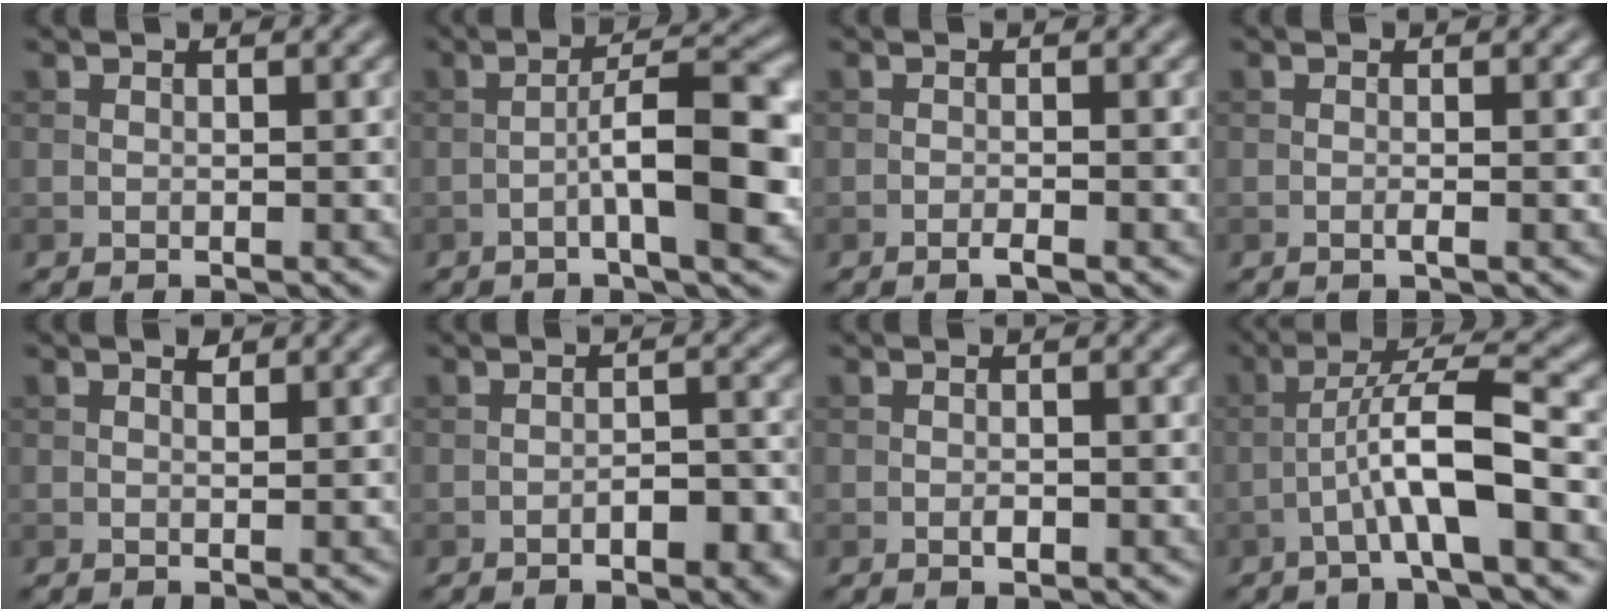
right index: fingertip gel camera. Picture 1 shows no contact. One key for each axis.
{"total": 7.2, "fx": -2.1, "fy": 1.5, "fz": 6.8, "tx": -0.104, "ty": 0.018, "tz": -0.038}
{"total": 1.1, "fx": -0.6, "fy": 0.1, "fz": 0.8, "tx": -0.014, "ty": 0.001, "tz": -0.014}
{"total": 0.7, "fx": -0.2, "fy": 0.1, "fz": 0.6, "tx": -0.012, "ty": -0.001, "tz": -0.007}
{"total": 0.8, "fx": 0.5, "fy": 0.3, "fz": 0.6, "tx": -0.012, "ty": -0.001, "tz": 0.010}
{"total": 4.0, "fx": -2.0, "fy": 1.6, "fz": 3.1, "tx": -0.045, "ty": 0.005, "tz": -0.025}
{"total": 0.9, "fx": -0.3, "fy": 0.4, "fz": 0.7, "tx": -0.014, "ty": 0.000, "tz": -0.005}
{"total": 5.9, "fx": -2.0, "fy": 0.6, "fz": 5.5, "tx": -0.099, "ty": 0.024, "tz": -0.040}